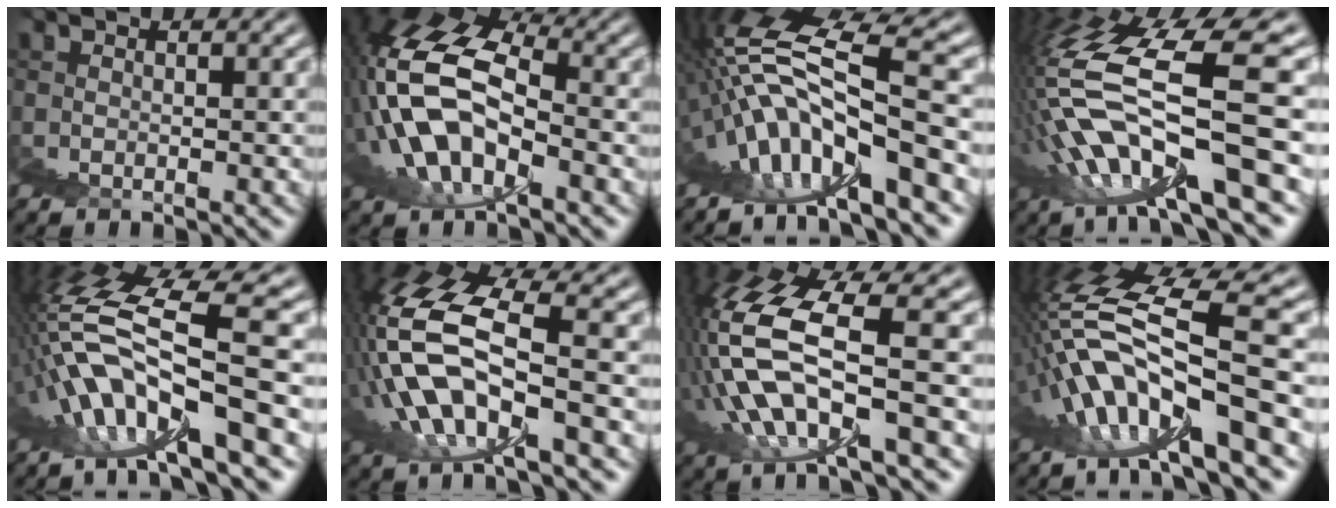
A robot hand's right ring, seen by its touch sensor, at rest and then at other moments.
{"total": 14.7, "force": [4.2, 9.9, 10.0], "torque": [-0.191, 0.021, 0.047]}
{"total": 11.2, "force": [5.8, 3.4, 8.9], "torque": [-0.144, 0.058, 0.069]}
{"total": 9.9, "force": [4.3, 0.9, 8.8], "torque": [-0.176, 0.019, 0.068]}
{"total": 9.1, "force": [4.4, 0.3, 7.9], "torque": [-0.150, 0.038, 0.068]}
{"total": 10.0, "force": [4.4, 4.0, 8.1], "torque": [-0.175, 0.022, 0.062]}
{"total": 8.7, "force": [4.2, 1.7, 7.4], "torque": [-0.180, 0.015, 0.070]}
{"total": 9.7, "force": [4.0, 0.8, 8.8], "torque": [-0.158, 0.042, 0.059]}